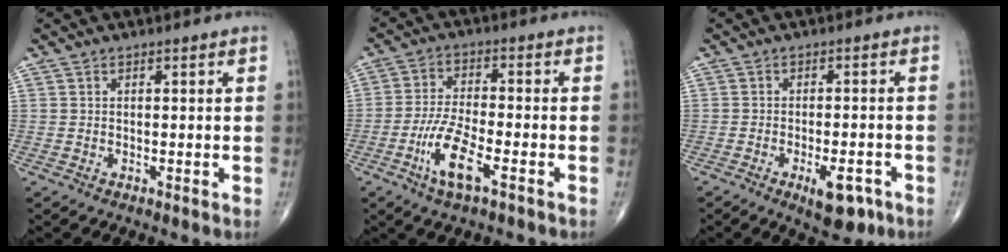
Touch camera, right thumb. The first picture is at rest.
{"total": 8.8, "force": [-4.0, 2.5, 7.4], "torque": [-0.154, 0.016, -0.075]}
{"total": 6.8, "force": [-3.4, 2.7, 5.2], "torque": [-0.065, 0.011, -0.043]}